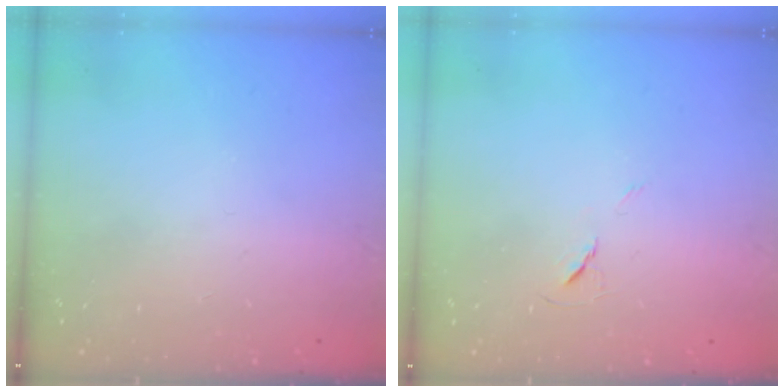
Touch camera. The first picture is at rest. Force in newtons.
{"total": 6.0, "press": 5.5, "slide": 2.3}